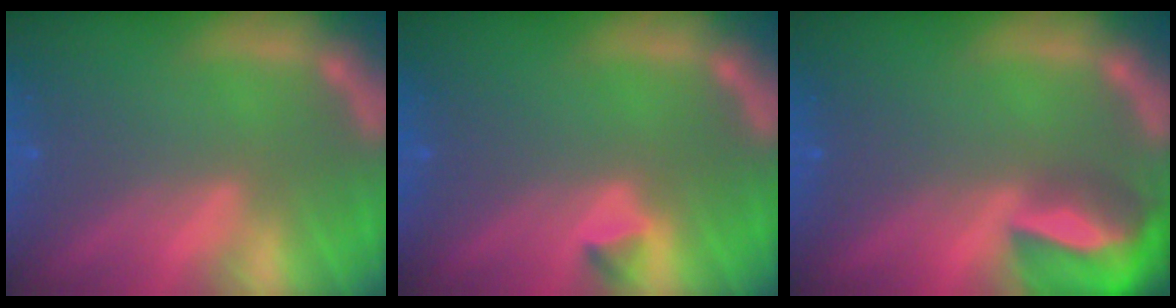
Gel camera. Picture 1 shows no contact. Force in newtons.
{"total": 0.9}
{"total": 7.9}